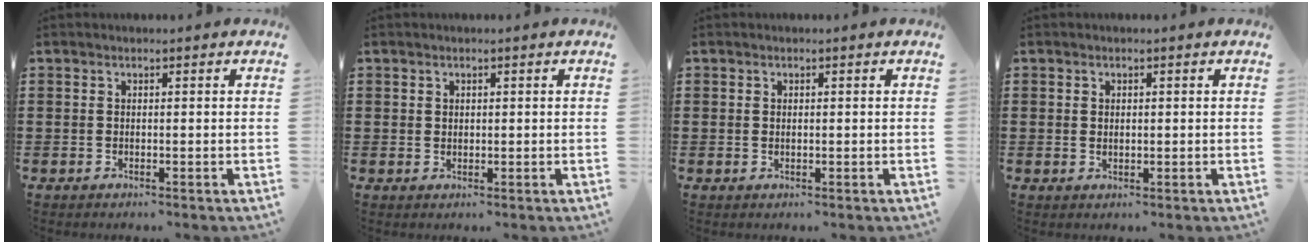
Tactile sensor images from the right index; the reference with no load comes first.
{"total": 1.0, "force": [0.5, 0.8, 0.3], "torque": [-0.007, 0.003, 0.011]}
{"total": 0.6, "force": [0.1, 0.4, 0.4], "torque": [-0.010, 0.001, 0.003]}
{"total": 0.9, "force": [0.3, 0.6, 0.6], "torque": [-0.013, 0.006, 0.005]}